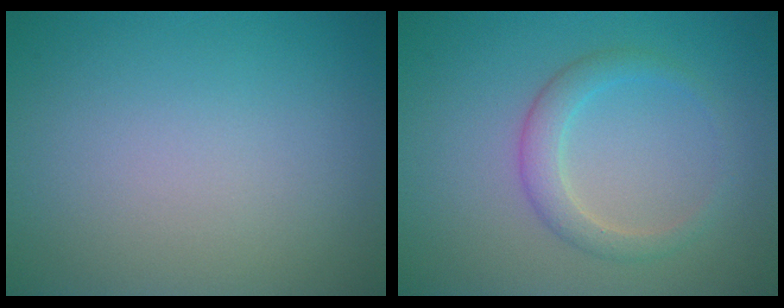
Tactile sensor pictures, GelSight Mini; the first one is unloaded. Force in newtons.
{"total": 2.4, "press": 2.4, "slide": 0.1}